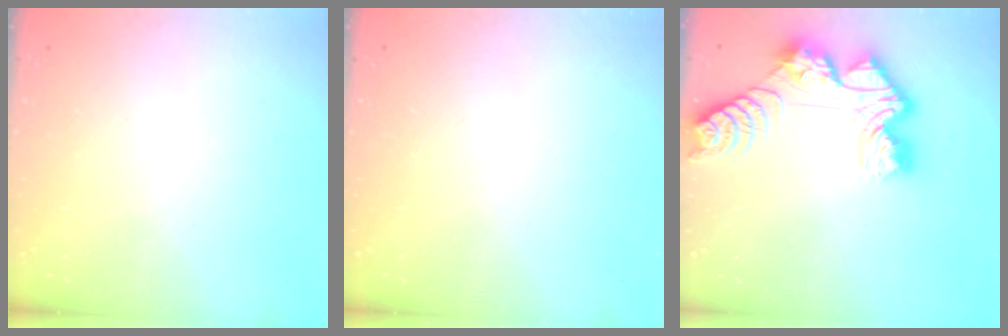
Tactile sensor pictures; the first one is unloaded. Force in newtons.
{"total": 0.0}
{"total": 13.7, "press": 13.7, "slide": 1.1}